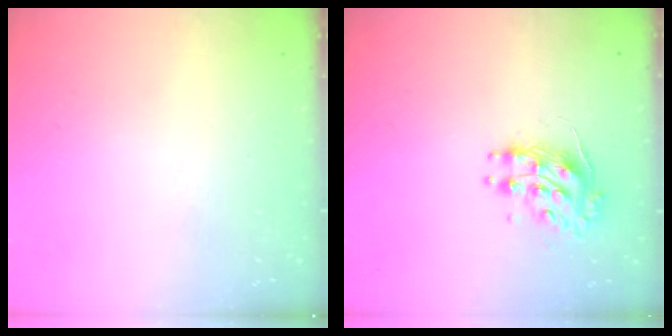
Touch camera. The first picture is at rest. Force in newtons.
{"total": 9.3, "press": 9.3, "slide": 0.5}